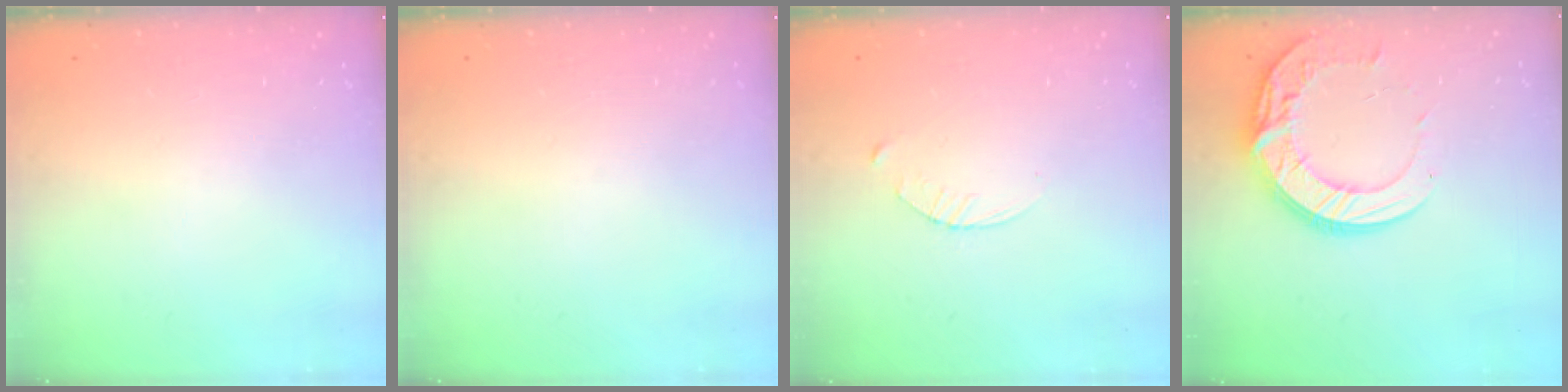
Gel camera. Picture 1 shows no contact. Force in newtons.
{"total": 0.0}
{"total": 2.9, "press": 2.9, "slide": 0.4}
{"total": 15.2, "press": 15.2, "slide": 1.3}